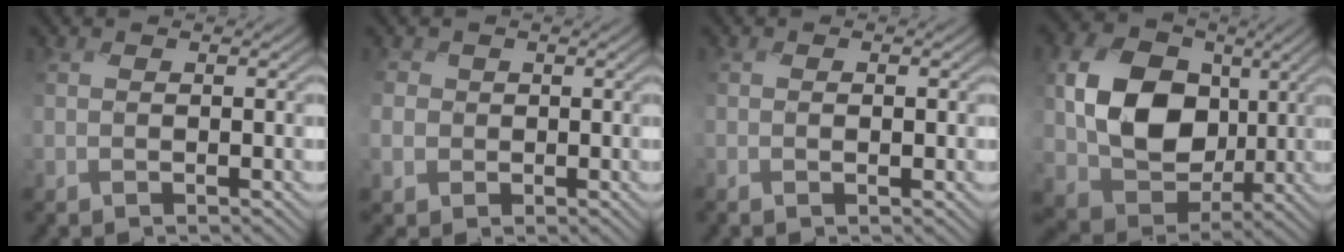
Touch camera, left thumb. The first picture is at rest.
{"total": 2.2, "force": [-0.2, 2.1, -0.5], "torque": [0.001, -0.006, -0.015]}
{"total": 0.5, "force": [0.0, 0.3, 0.4], "torque": [-0.004, 0.001, 0.000]}
{"total": 12.3, "force": [0.7, 9.6, 7.7], "torque": [-0.172, -0.002, 0.004]}